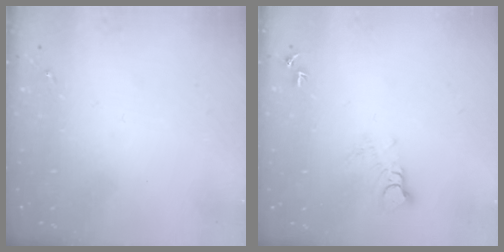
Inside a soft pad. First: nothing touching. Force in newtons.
{"total": 5.6, "press": 5.6, "slide": 0.5}